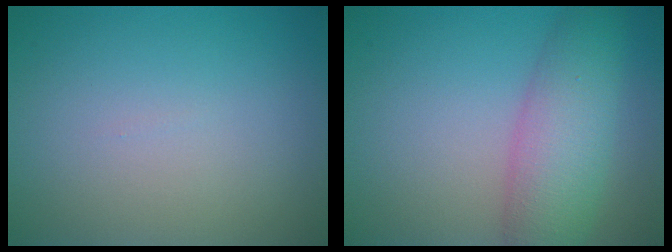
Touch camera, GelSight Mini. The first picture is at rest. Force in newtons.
{"total": 6.3, "press": 6.3, "slide": 0.2}